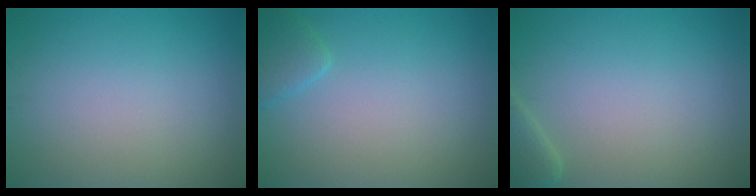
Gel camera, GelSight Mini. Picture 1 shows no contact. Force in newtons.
{"total": 1.7, "press": 1.7, "slide": 0.1}
{"total": 1.9, "press": 1.9, "slide": 0.3}